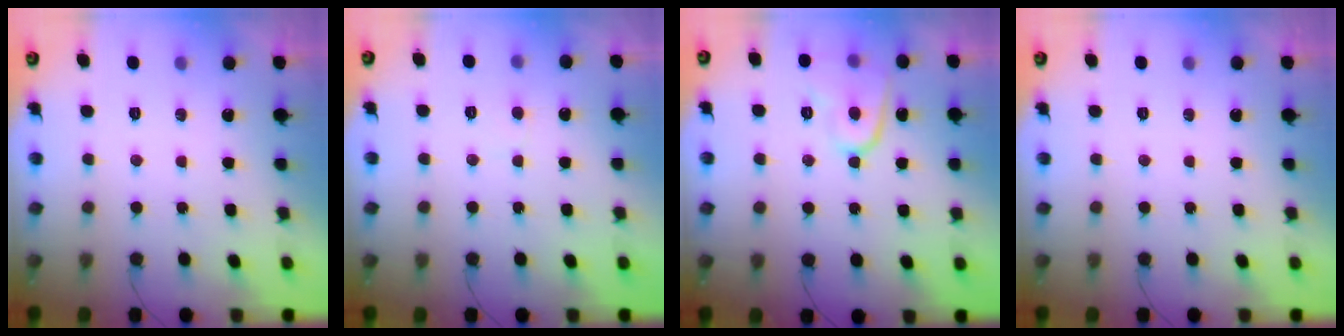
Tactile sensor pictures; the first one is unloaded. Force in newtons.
{"total": 5.1, "press": 5.0, "slide": 0.6}
{"total": 10.3, "press": 10.2, "slide": 1.1}
{"total": 0.0}